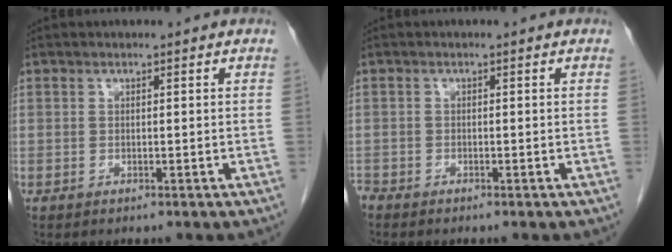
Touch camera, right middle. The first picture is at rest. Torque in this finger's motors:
{"motor_torque": [0.12, -0.09, -0.02, -0.01]}